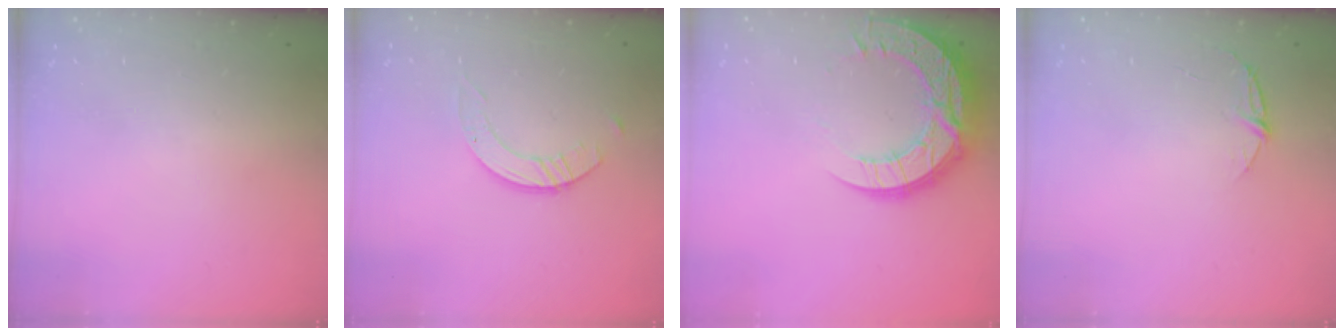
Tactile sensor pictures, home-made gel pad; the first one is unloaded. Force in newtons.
{"total": 3.0, "press": 3.0, "slide": 0.2}
{"total": 16.3, "press": 16.3, "slide": 1.4}
{"total": 4.9, "press": 4.9, "slide": 0.6}